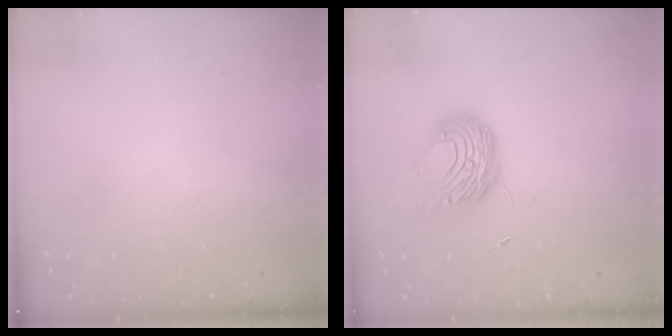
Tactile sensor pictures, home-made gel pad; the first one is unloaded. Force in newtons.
{"total": 9.1, "press": 9.1, "slide": 0.4}